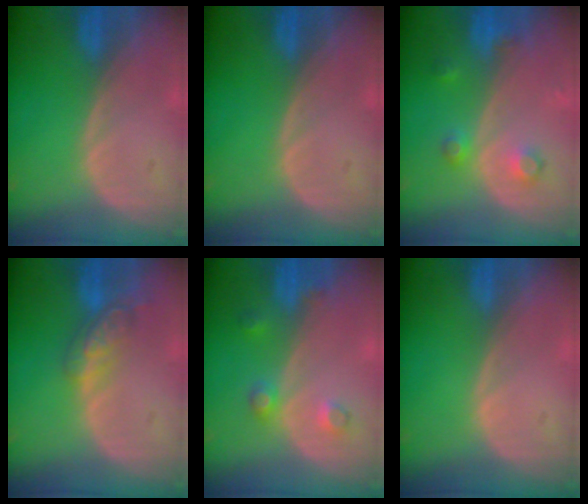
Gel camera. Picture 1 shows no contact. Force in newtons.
{"total": 0.0}
{"total": 3.7, "press": 3.4, "slide": 1.5}
{"total": 5.7, "press": 5.0, "slide": 2.6}
{"total": 3.4, "press": 3.2, "slide": 1.1}
{"total": 0.0}